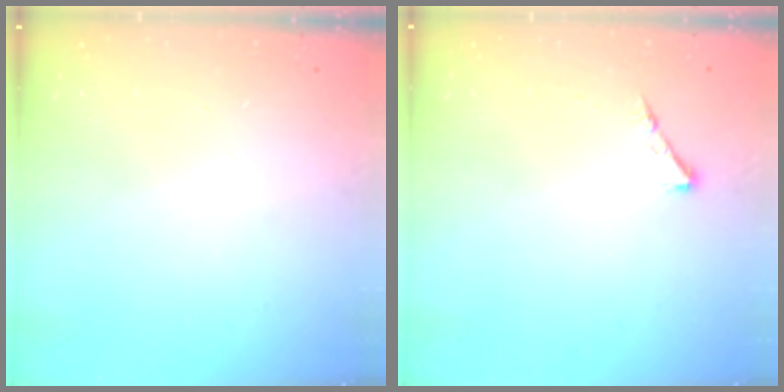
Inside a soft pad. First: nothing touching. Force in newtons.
{"total": 3.7, "press": 3.6, "slide": 0.5}